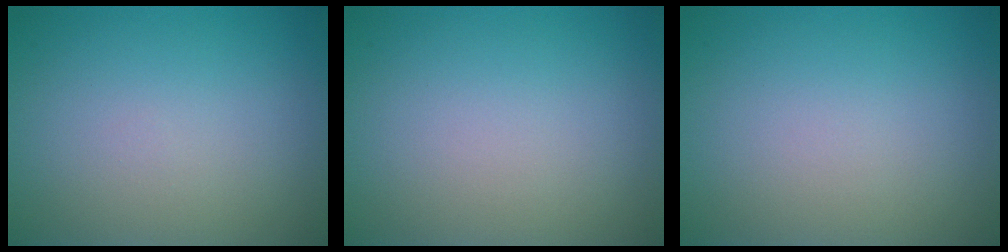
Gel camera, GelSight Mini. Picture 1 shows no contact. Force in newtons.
{"total": 0.0}
{"total": 0.0}